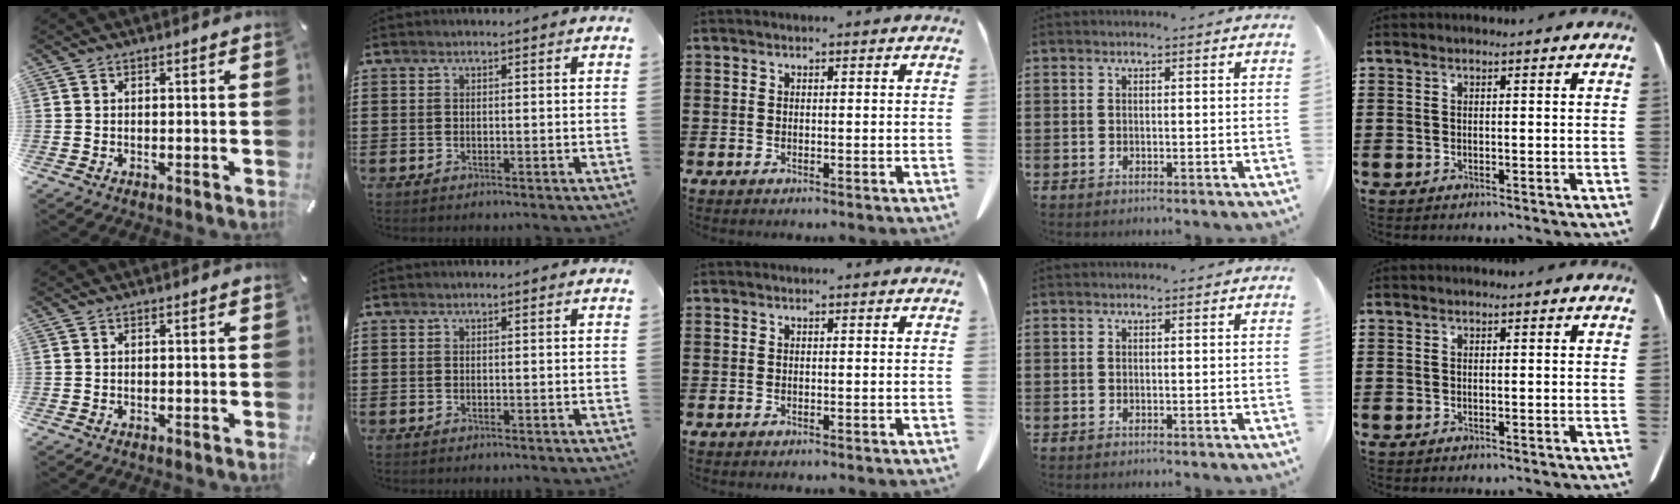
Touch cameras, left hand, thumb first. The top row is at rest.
{}